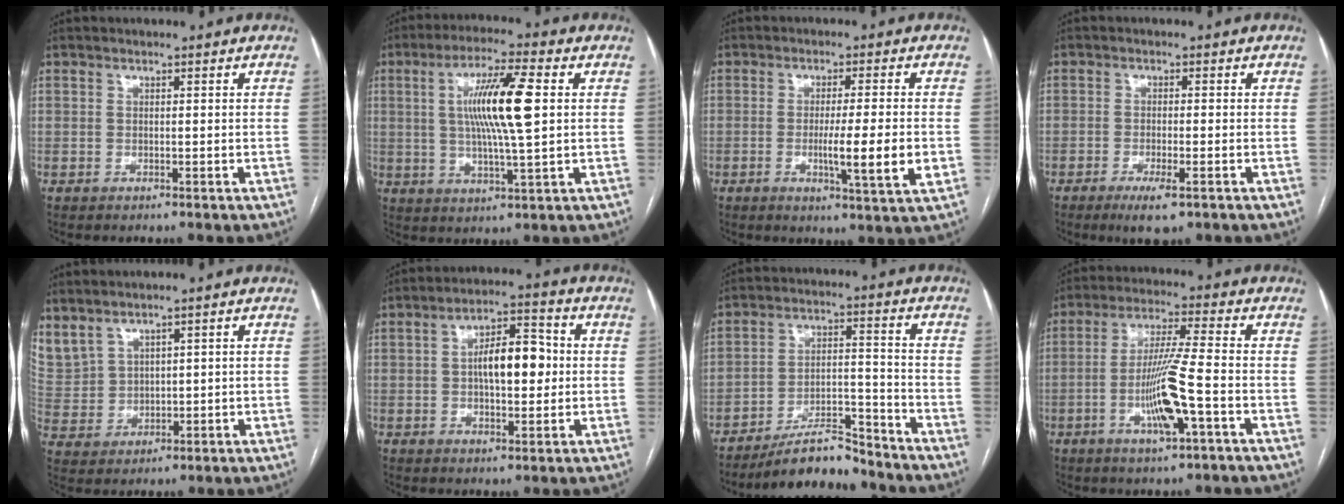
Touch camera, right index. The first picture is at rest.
{"total": 12.0, "force": [1.9, 0.8, 11.8], "torque": [-0.219, 0.004, 0.034]}
{"total": 8.3, "force": [-1.5, -0.3, 8.2], "torque": [-0.132, -0.019, -0.027]}
{"total": 4.6, "force": [-2.6, 0.8, 3.7], "torque": [-0.069, -0.009, -0.040]}
{"total": 10.8, "force": [7.1, 6.8, 4.4], "torque": [-0.137, 0.017, 0.171]}
{"total": 9.0, "force": [0.4, 3.6, 8.2], "torque": [-0.138, 0.021, 0.007]}
{"total": 9.5, "force": [-8.6, 1.9, 3.5], "torque": [-0.055, 0.014, -0.148]}
{"total": 10.0, "force": [-3.1, -0.1, 9.5], "torque": [-0.187, -0.006, -0.059]}